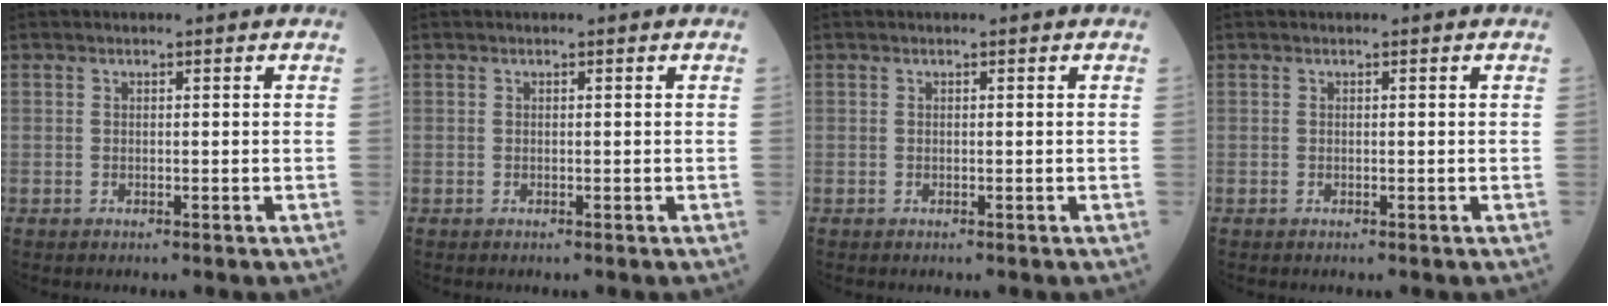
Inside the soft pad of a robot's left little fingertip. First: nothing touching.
{"total": 0.0}
{"total": 0.0}
{"total": 0.0}